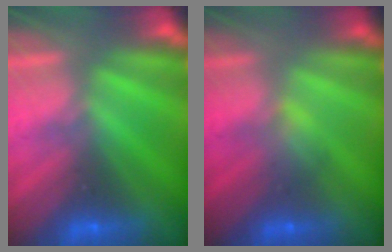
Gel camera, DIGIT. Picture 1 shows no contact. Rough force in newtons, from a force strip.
{"total": 2.8}